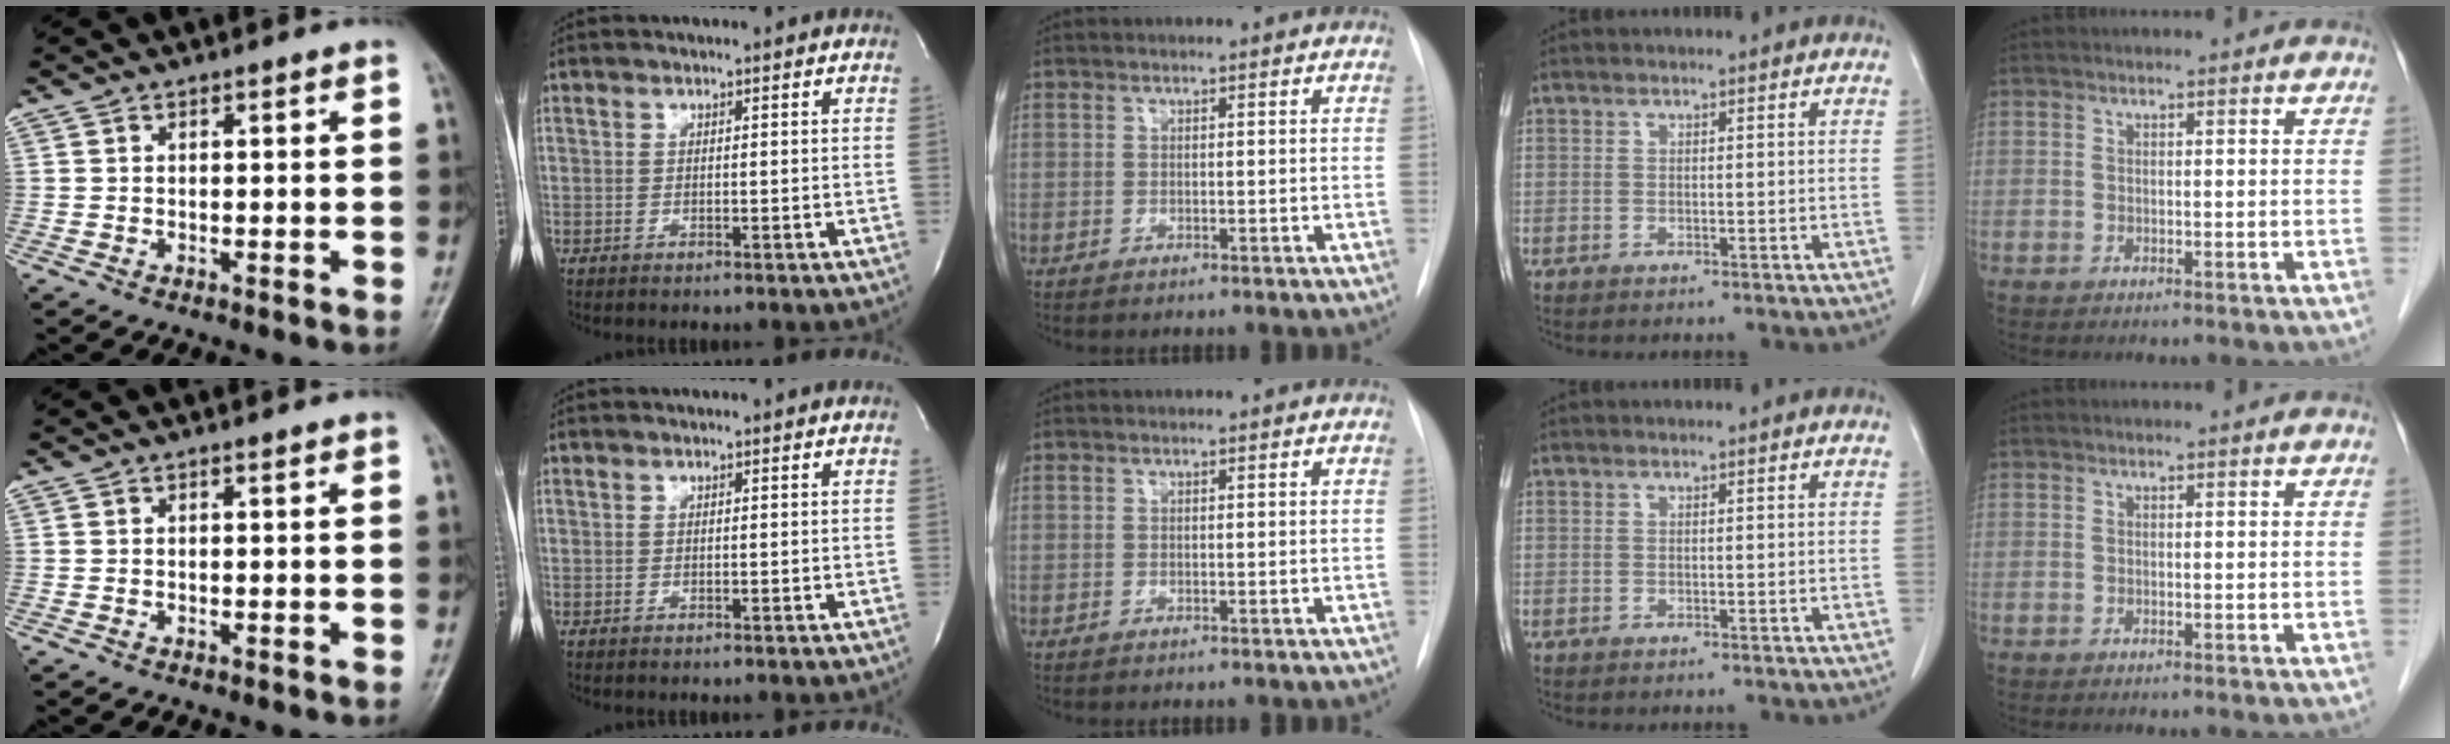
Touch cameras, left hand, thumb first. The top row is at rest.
{}